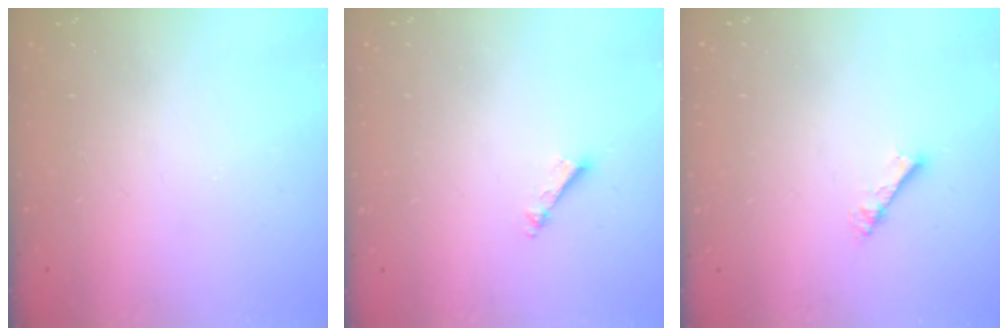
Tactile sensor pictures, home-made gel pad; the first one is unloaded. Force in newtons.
{"total": 3.4, "press": 3.4, "slide": 0.4}
{"total": 2.3, "press": 2.3, "slide": 0.3}